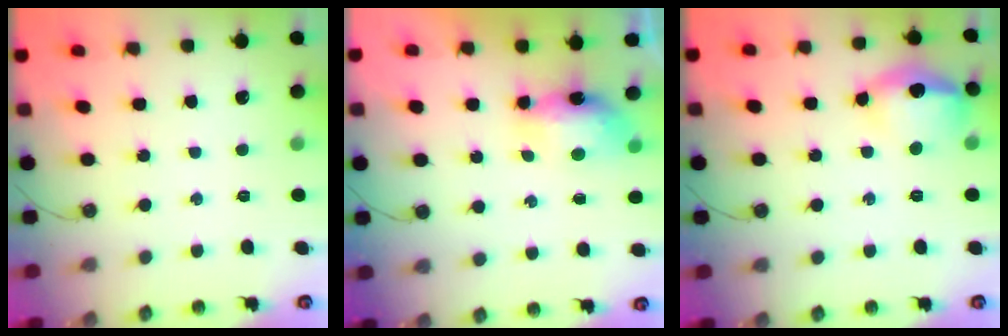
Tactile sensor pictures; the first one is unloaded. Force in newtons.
{"total": 16.4, "press": 10.0, "slide": 13.0}
{"total": 14.3, "press": 14.3, "slide": 1.3}